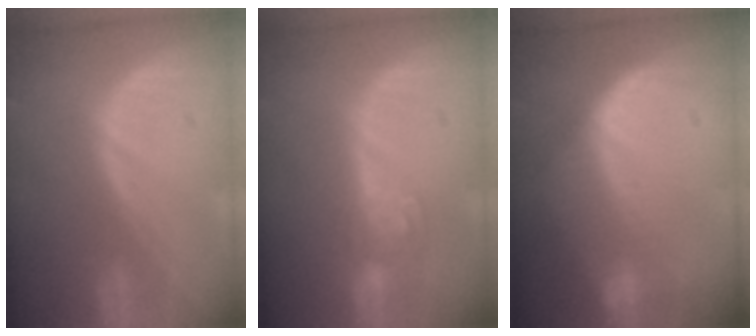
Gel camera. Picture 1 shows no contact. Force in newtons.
{"total": 4.6, "press": 4.5, "slide": 0.9}
{"total": 7.2, "press": 6.6, "slide": 2.8}